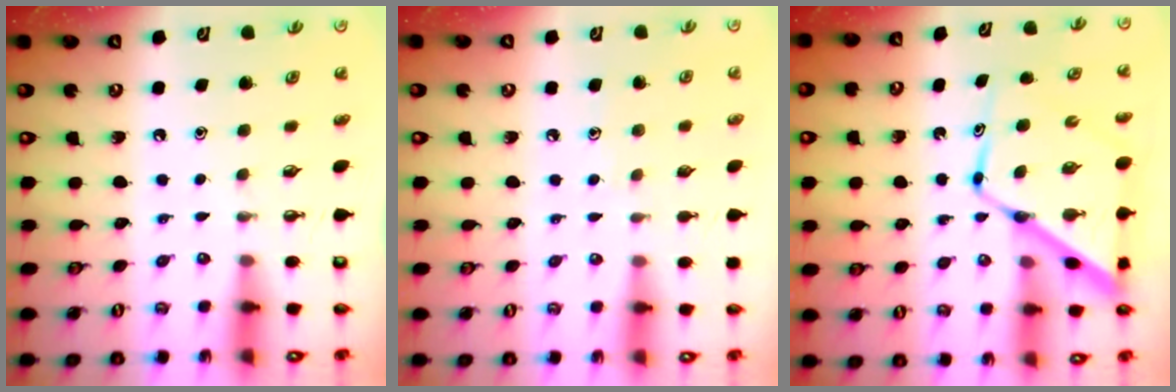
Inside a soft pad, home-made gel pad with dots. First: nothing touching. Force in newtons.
{"total": 3.5, "press": 3.5, "slide": 0.4}
{"total": 14.0, "press": 13.9, "slide": 1.2}